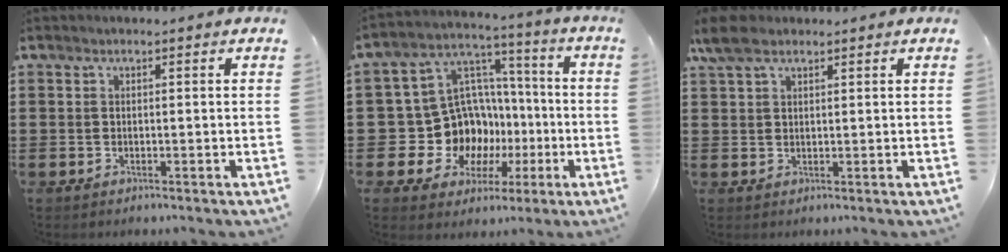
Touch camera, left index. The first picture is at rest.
{"total": 13.3, "force": [-2.4, 12.2, 4.7], "torque": [-0.125, -0.008, -0.021]}
{"total": 4.6, "force": [2.7, 2.2, 2.9], "torque": [-0.079, 0.005, 0.048]}